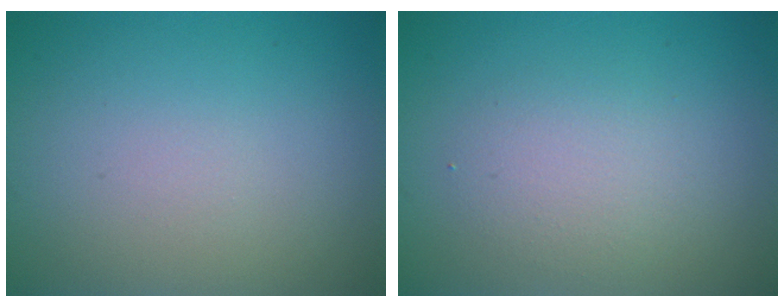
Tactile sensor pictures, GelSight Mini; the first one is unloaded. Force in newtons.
{"total": 2.4, "press": 2.4, "slide": 0.1}